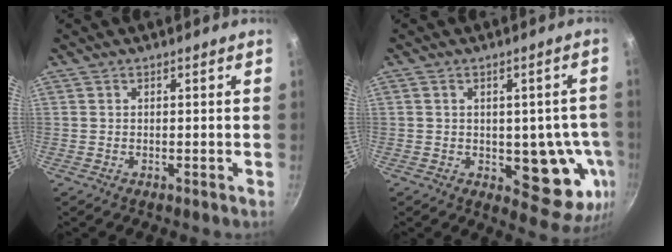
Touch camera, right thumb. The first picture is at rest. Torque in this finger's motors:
{"motor_torque": [1.30, 1.22, 1.07, -0.19, 0.18]}